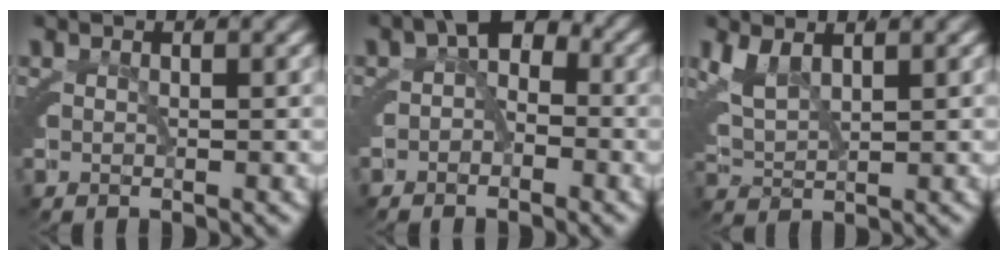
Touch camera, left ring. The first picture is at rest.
{"total": 2.3, "force": [0.0, 1.2, 1.9], "torque": [-0.012, -0.003, -0.003]}
{"total": 2.8, "force": [1.4, 1.4, 1.9], "torque": [-0.057, -0.006, 0.034]}